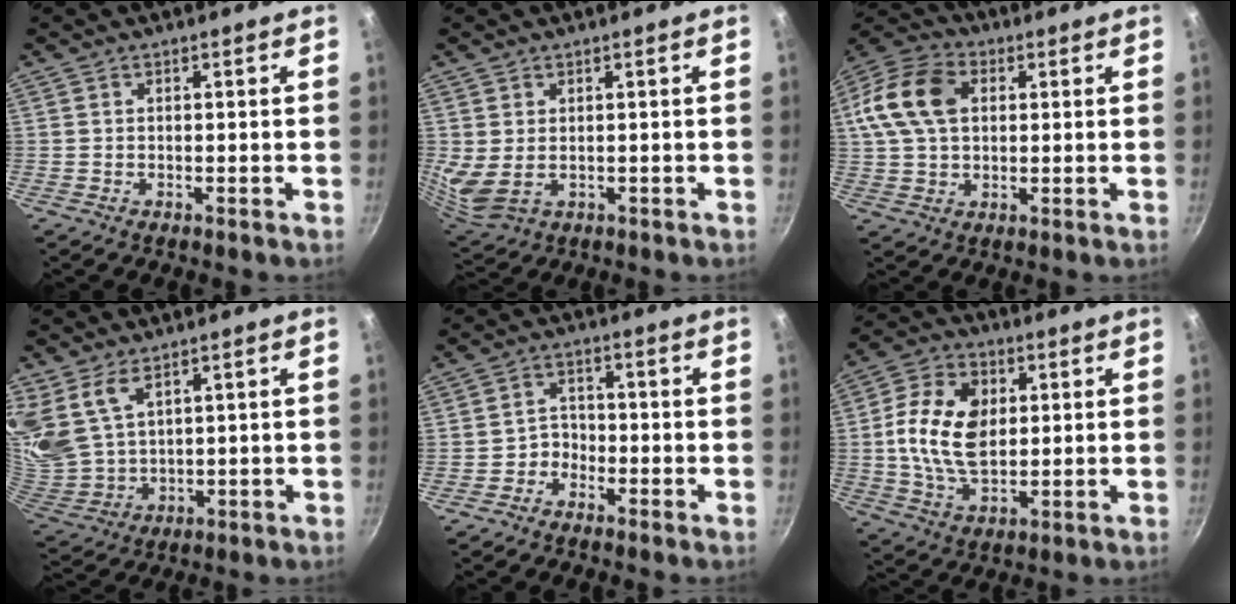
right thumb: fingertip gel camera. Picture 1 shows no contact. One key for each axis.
{"total": 5.4, "fx": 1.2, "fy": 3.5, "fz": 3.9, "tx": -0.071, "ty": -0.020, "tz": 0.035}
{"total": 14.9, "fx": 3.1, "fy": 10.3, "fz": 10.4, "tx": -0.192, "ty": 0.021, "tz": 0.044}
{"total": 10.5, "fx": 6.2, "fy": 5.9, "fz": 6.0, "tx": -0.111, "ty": -0.044, "tz": 0.143}
{"total": 3.1, "fx": -1.9, "fy": 2.3, "fz": 0.8, "tx": 0.011, "ty": 0.025, "tz": -0.038}
{"total": 14.4, "fx": 1.9, "fy": 9.4, "fz": 10.8, "tx": -0.184, "ty": -0.001, "tz": 0.029}